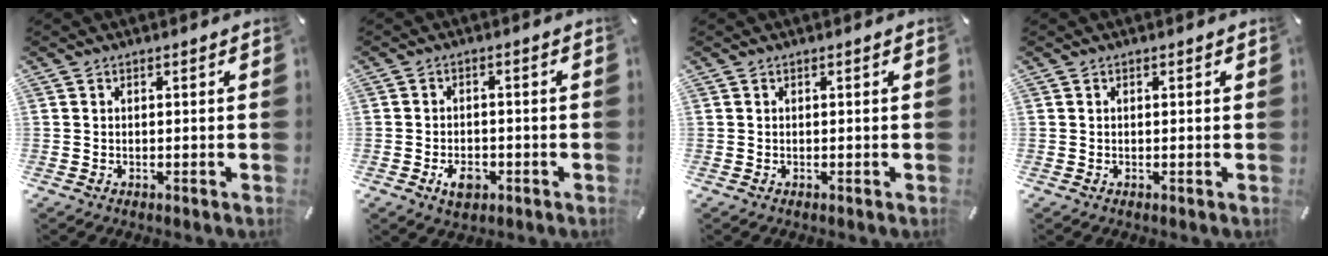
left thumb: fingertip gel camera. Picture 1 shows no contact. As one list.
[{"total": 4.9, "force": [-2.1, 3.2, 3.0], "torque": [-0.054, 0.004, -0.040]}, {"total": 0.0}, {"total": 0.0}]